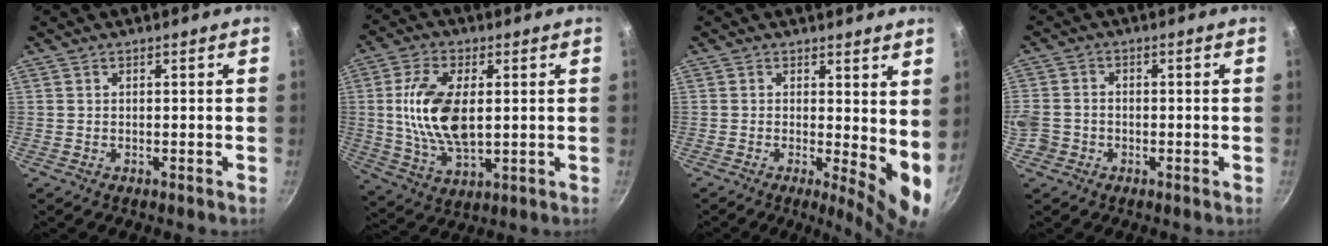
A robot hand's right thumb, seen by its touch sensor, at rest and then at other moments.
{"total": 13.9, "force": [1.5, 7.2, 11.8], "torque": [-0.222, -0.002, 0.032]}
{"total": 7.5, "force": [0.9, 2.6, 7.0], "torque": [-0.087, -0.026, 0.012]}
{"total": 6.5, "force": [-2.0, 5.5, 2.8], "torque": [-0.062, 0.018, -0.042]}